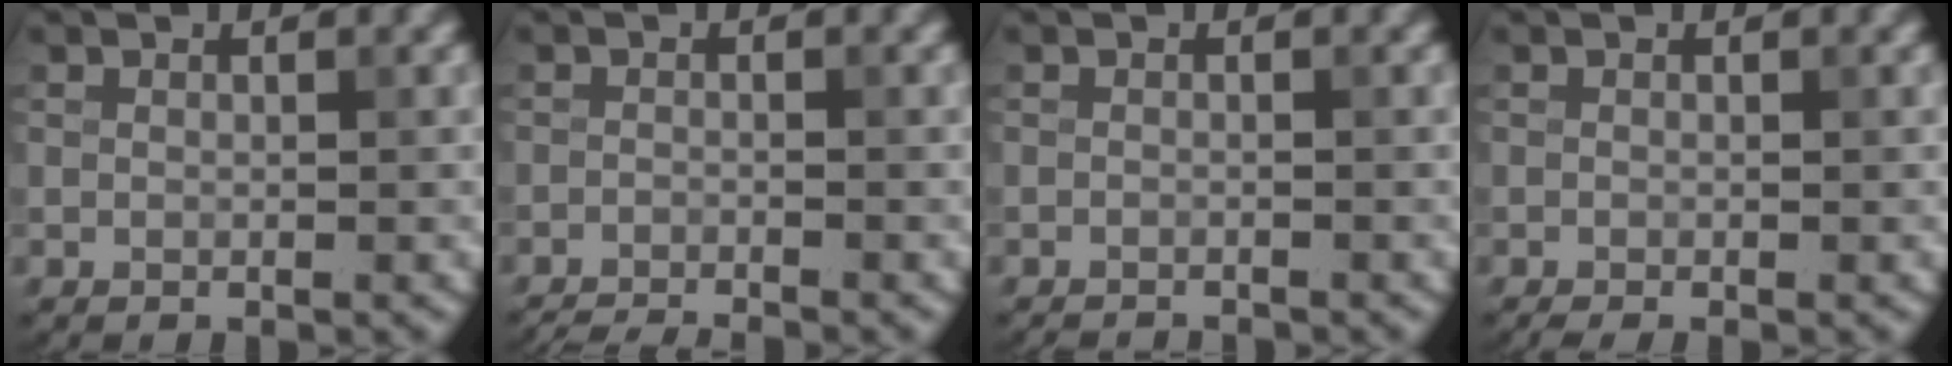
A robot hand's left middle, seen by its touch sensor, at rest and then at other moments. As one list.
[{"total": 3.8, "force": [-3.6, 0.4, 1.2], "torque": [-0.019, -0.016, -0.061]}, {"total": 2.1, "force": [-2.0, 0.2, 0.5], "torque": [-0.001, -0.009, -0.031]}, {"total": 1.0, "force": [-0.6, 0.2, 0.7], "torque": [-0.011, -0.007, -0.012]}]